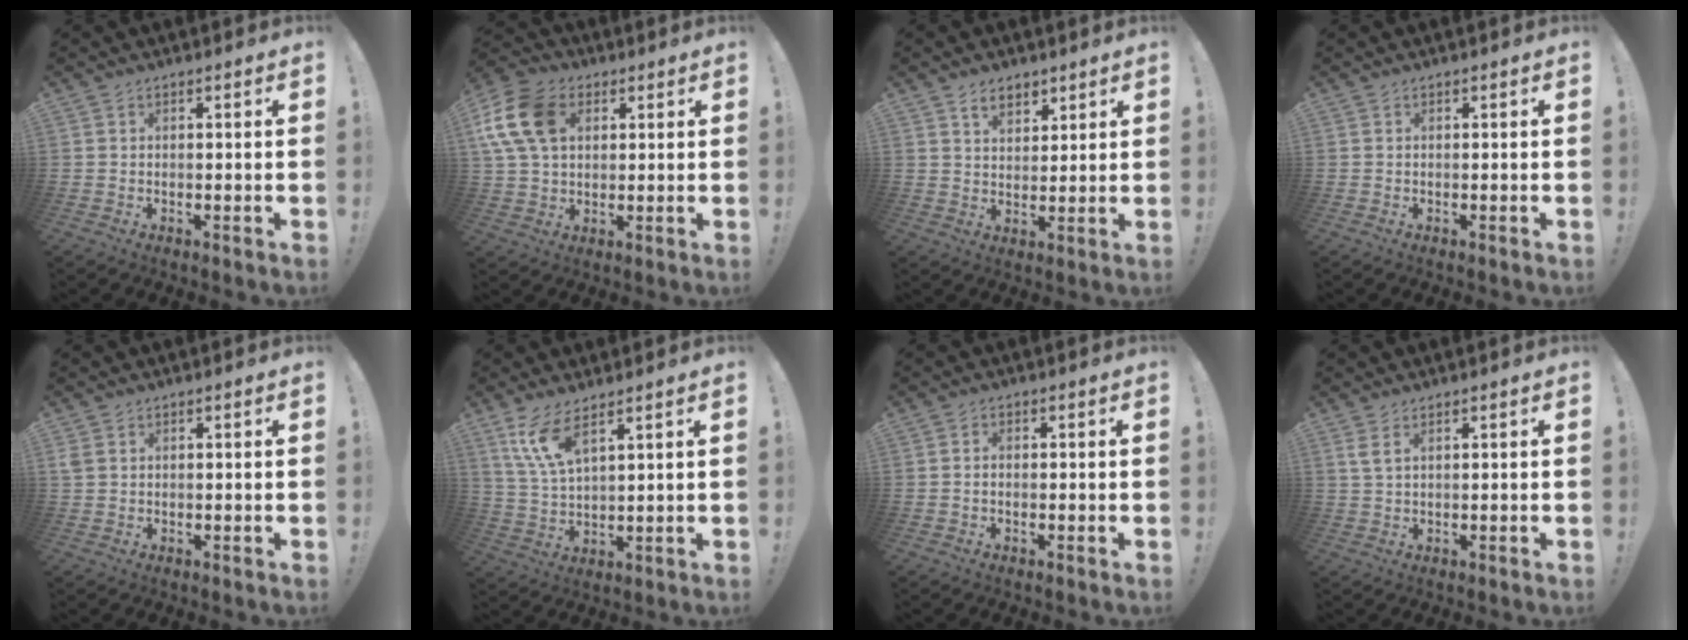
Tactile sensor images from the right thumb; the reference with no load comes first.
{"total": 15.5, "force": [4.5, 11.0, 10.0], "torque": [-0.199, -0.005, 0.089]}
{"total": 5.8, "force": [4.0, 3.6, 2.3], "torque": [-0.036, -0.015, 0.074]}
{"total": 0.0}
{"total": 2.0, "force": [0.7, 1.5, 1.2], "torque": [-0.030, 0.007, 0.016]}
{"total": 9.5, "force": [6.1, 2.6, 6.8], "torque": [-0.135, -0.022, 0.115]}
{"total": 1.0, "force": [-0.5, 0.4, 0.7], "torque": [-0.018, 0.004, -0.008]}
{"total": 2.8, "force": [1.5, 0.7, 2.3], "torque": [-0.043, -0.002, 0.027]}